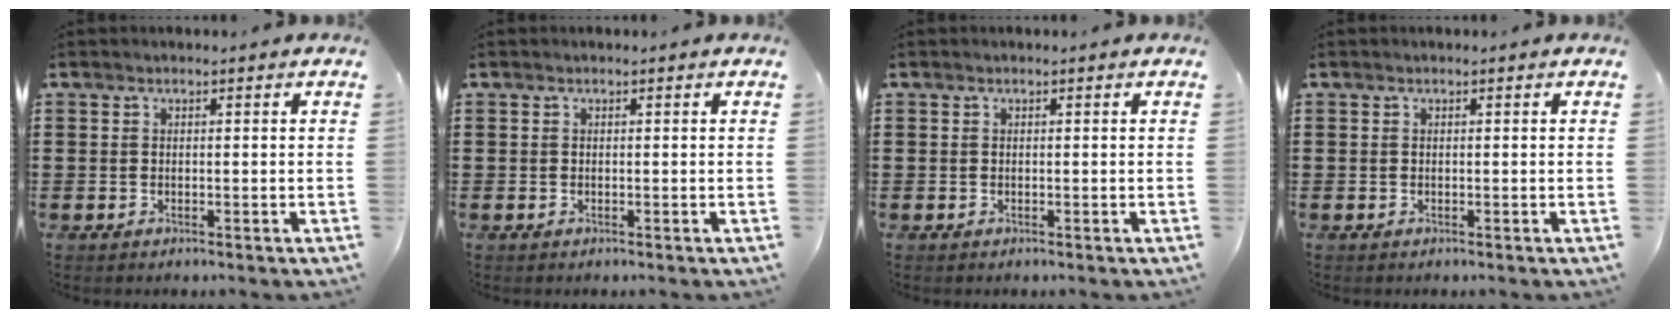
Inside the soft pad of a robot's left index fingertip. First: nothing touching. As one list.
[{"total": 0.0}, {"total": 0.0}, {"total": 0.0}]